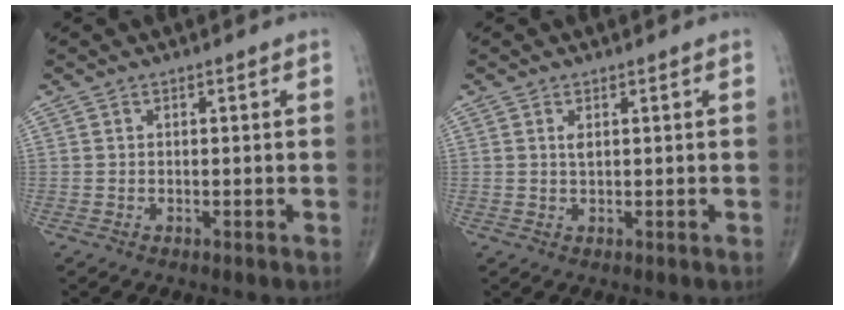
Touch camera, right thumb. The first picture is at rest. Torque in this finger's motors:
{"motor_torque": [0.33, -0.09, 0.01, -0.20, -0.03]}